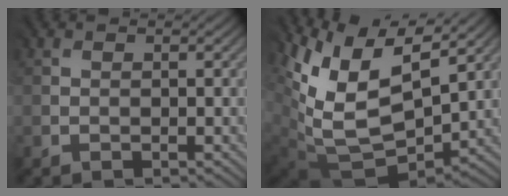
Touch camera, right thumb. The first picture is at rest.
{"total": 12.9, "force": [5.6, 7.6, 8.8], "torque": [-0.214, -0.005, 0.124]}